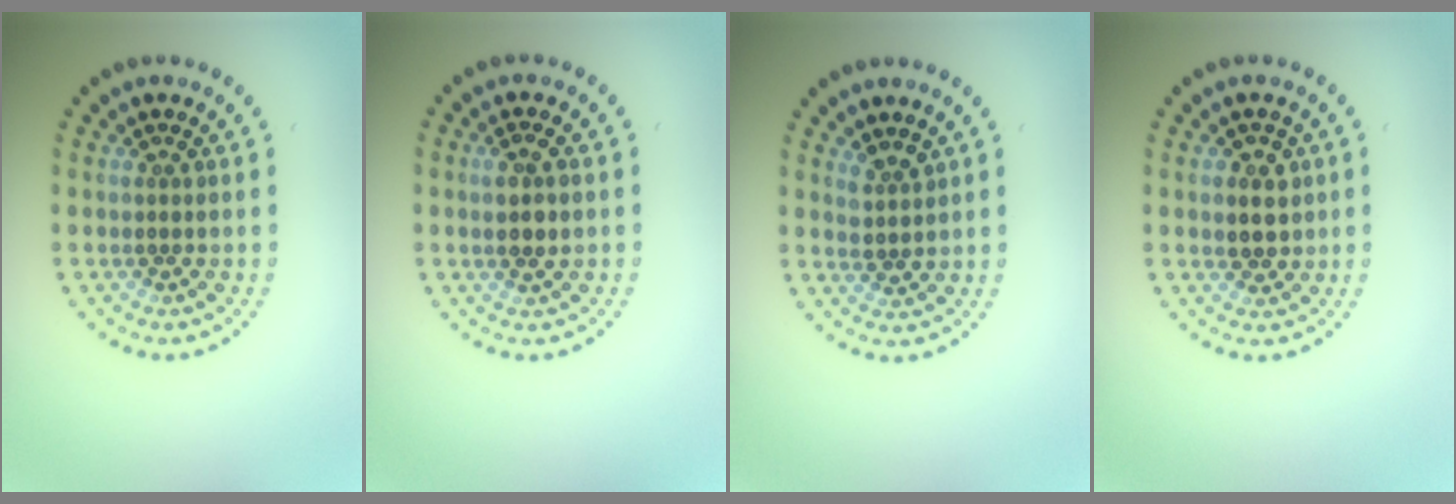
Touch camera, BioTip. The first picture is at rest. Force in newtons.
{"total": 1.6, "press": 1.6, "slide": 0.5}
{"total": 1.3, "press": 1.2, "slide": 0.6}
{"total": 2.5, "press": 2.4, "slide": 0.8}